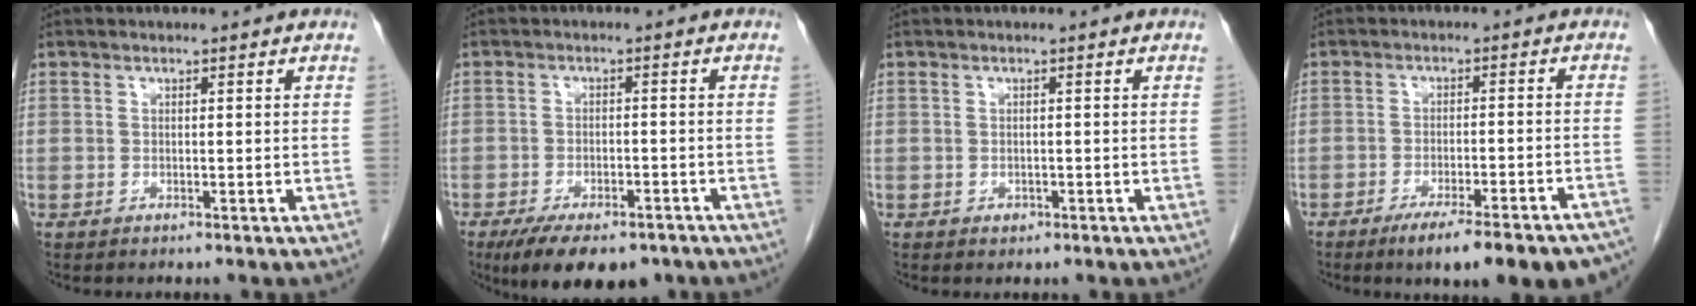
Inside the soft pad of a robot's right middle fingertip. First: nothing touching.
{"total": 11.6, "force": [-8.5, 4.6, 6.4], "torque": [-0.096, -0.007, -0.125]}
{"total": 0.6, "force": [-0.2, 0.5, 0.2], "torque": [-0.006, 0.000, -0.001]}
{"total": 17.1, "force": [-13.9, 2.2, 9.6], "torque": [-0.075, 0.007, -0.182]}